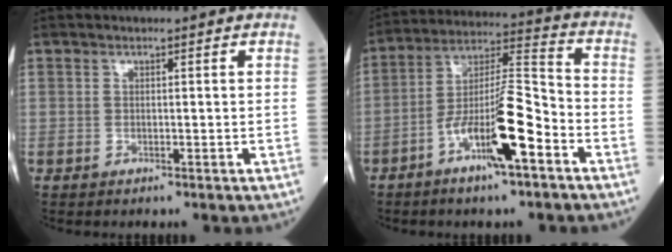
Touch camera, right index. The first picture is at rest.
{"total": 12.7, "force": [-5.7, 1.6, 11.2], "torque": [-0.207, 0.008, -0.098]}